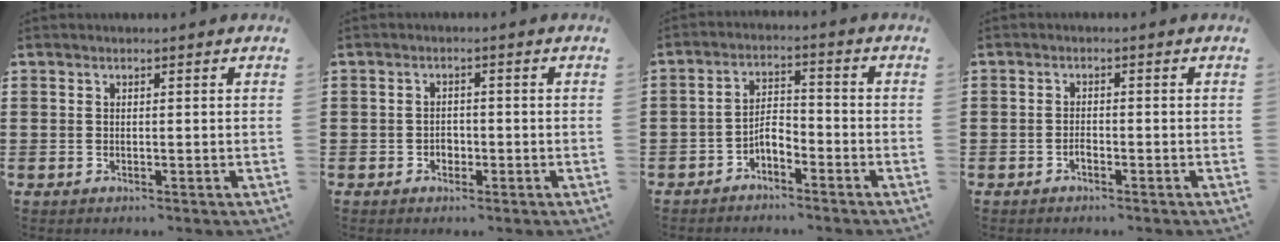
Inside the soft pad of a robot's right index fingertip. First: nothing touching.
{"total": 1.6, "force": [-0.7, 1.2, 0.8], "torque": [-0.019, 0.000, -0.016]}
{"total": 3.6, "force": [-2.5, 1.4, 2.1], "torque": [-0.049, 0.005, -0.053]}
{"total": 1.1, "force": [-0.8, 0.3, 0.6], "torque": [-0.015, -0.006, -0.014]}